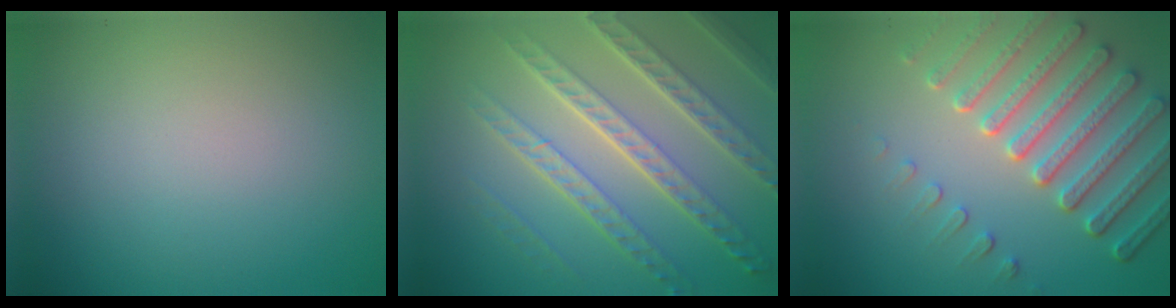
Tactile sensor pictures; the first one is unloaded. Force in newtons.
{"total": 7.2, "press": 5.0, "slide": 5.1}
{"total": 6.3, "press": 5.2, "slide": 3.6}